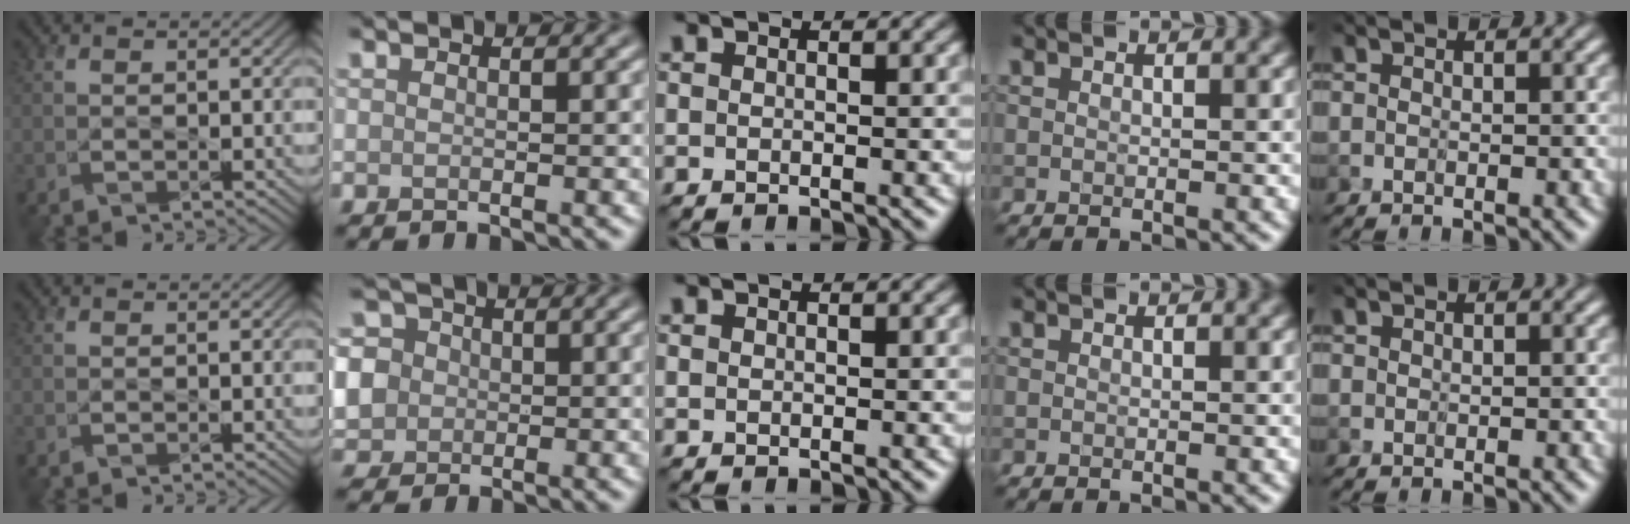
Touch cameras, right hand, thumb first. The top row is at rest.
{"index": {"total": 6.7, "force": [0.5, 6.1, 2.6], "torque": [-0.072, 0.030, -0.012]}}